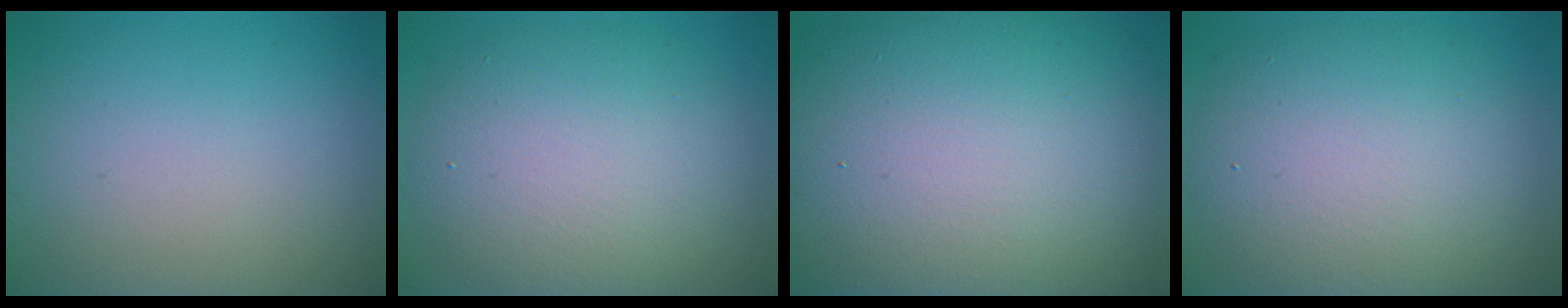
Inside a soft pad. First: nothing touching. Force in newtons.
{"total": 8.3, "press": 8.3, "slide": 0.7}
{"total": 17.1, "press": 17.0, "slide": 1.1}
{"total": 9.5, "press": 9.5, "slide": 0.3}